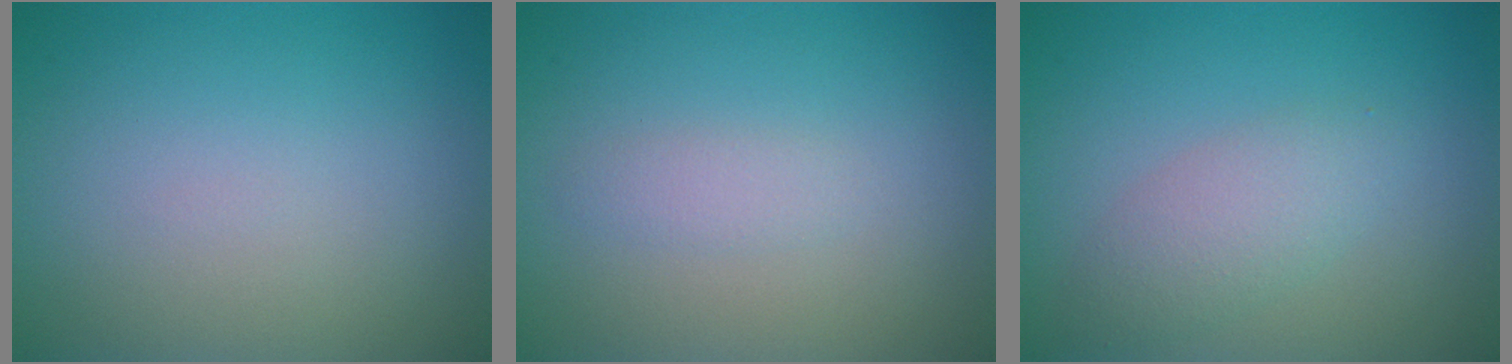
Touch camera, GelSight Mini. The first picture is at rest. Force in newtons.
{"total": 1.1, "press": 1.1, "slide": 0.1}
{"total": 2.8, "press": 2.8, "slide": 0.1}